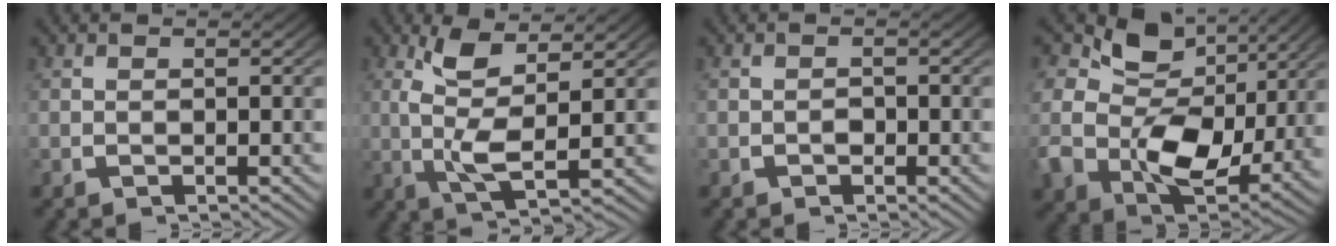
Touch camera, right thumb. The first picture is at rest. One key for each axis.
{"total": 6.2, "fx": 1.3, "fy": 2.6, "fz": 5.5, "tx": -0.117, "ty": -0.020, "tz": 0.029}
{"total": 0.7, "fx": -0.5, "fy": 0.5, "fz": 0.2, "tx": -0.008, "ty": -0.008, "tz": -0.007}
{"total": 12.1, "fx": 0.1, "fy": 8.6, "fz": 8.4, "tx": -0.179, "ty": -0.045, "tz": 0.015}